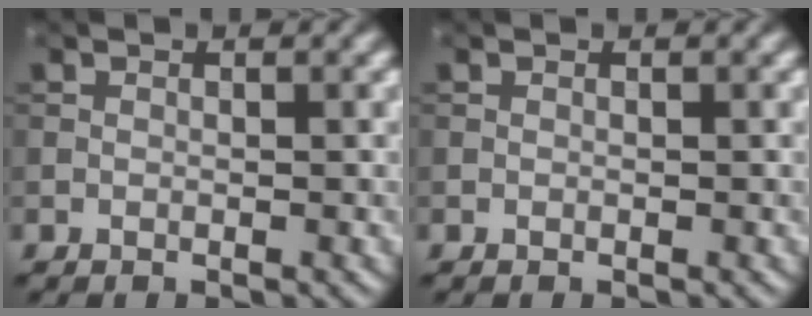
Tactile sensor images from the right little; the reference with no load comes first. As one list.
[{"total": 0.0}]